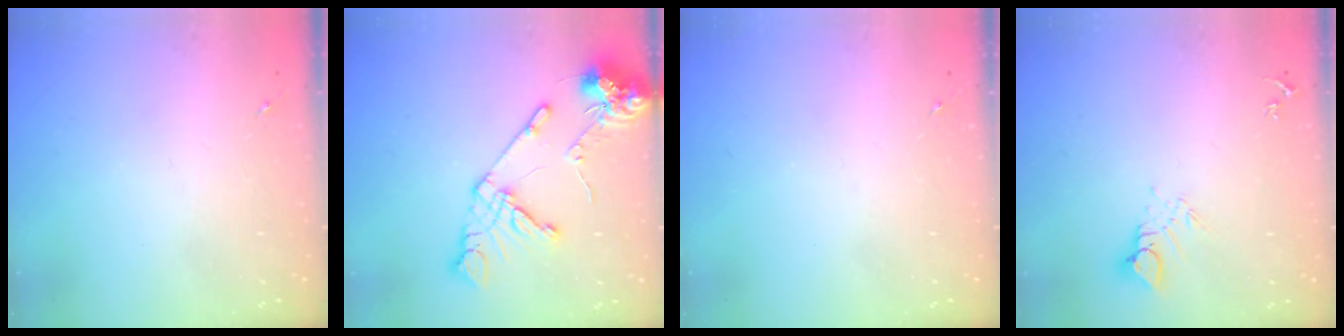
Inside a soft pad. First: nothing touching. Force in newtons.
{"total": 15.5, "press": 15.3, "slide": 2.3}
{"total": 0.0}
{"total": 5.0, "press": 5.0, "slide": 0.3}